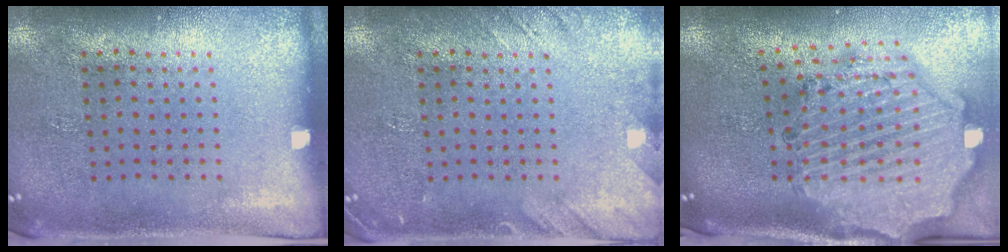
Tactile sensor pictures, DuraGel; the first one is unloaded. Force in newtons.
{"total": 1.8, "press": 1.8, "slide": 0.1}
{"total": 3.1, "press": 2.7, "slide": 1.4}